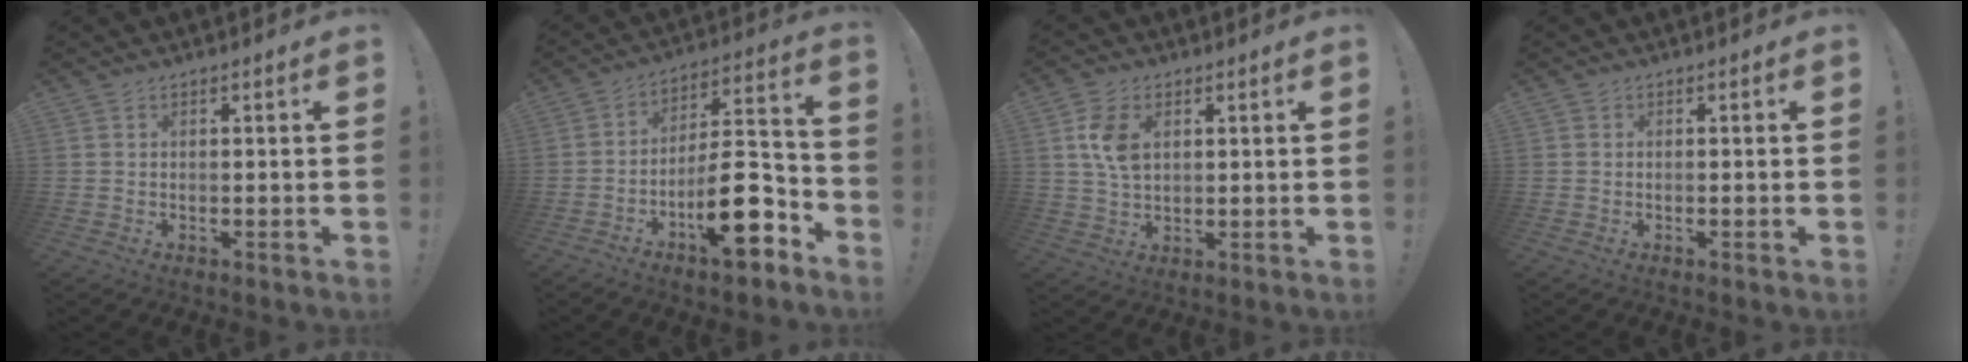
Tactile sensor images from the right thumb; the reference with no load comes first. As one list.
[{"total": 17.2, "force": [-7.3, 6.5, 14.1], "torque": [-0.210, 0.052, -0.110]}, {"total": 8.2, "force": [2.4, 5.4, 5.7], "torque": [-0.098, -0.006, 0.043]}, {"total": 0.0}]